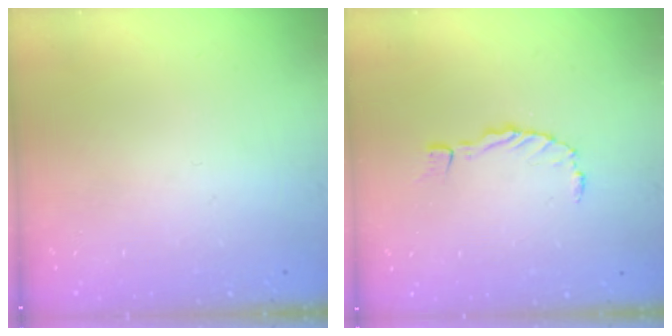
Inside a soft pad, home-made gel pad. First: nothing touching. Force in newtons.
{"total": 0.0}